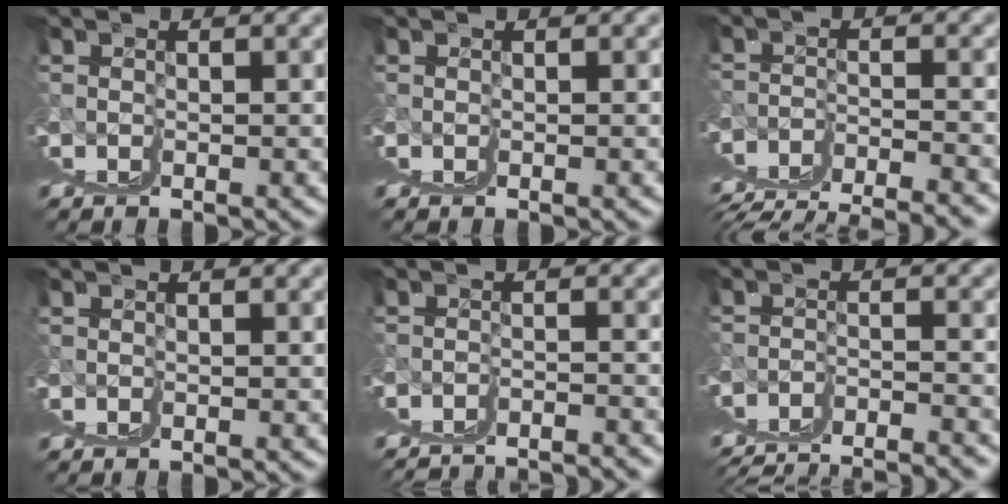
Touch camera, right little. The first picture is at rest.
{"total": 0.0}
{"total": 2.2, "force": [1.1, -0.4, 1.9], "torque": [-0.036, 0.001, 0.022]}
{"total": 0.0}
{"total": 3.3, "force": [0.6, 0.0, 3.2], "torque": [-0.035, 0.012, 0.010]}
{"total": 3.5, "force": [0.3, -0.1, 3.5], "torque": [-0.049, 0.001, 0.011]}